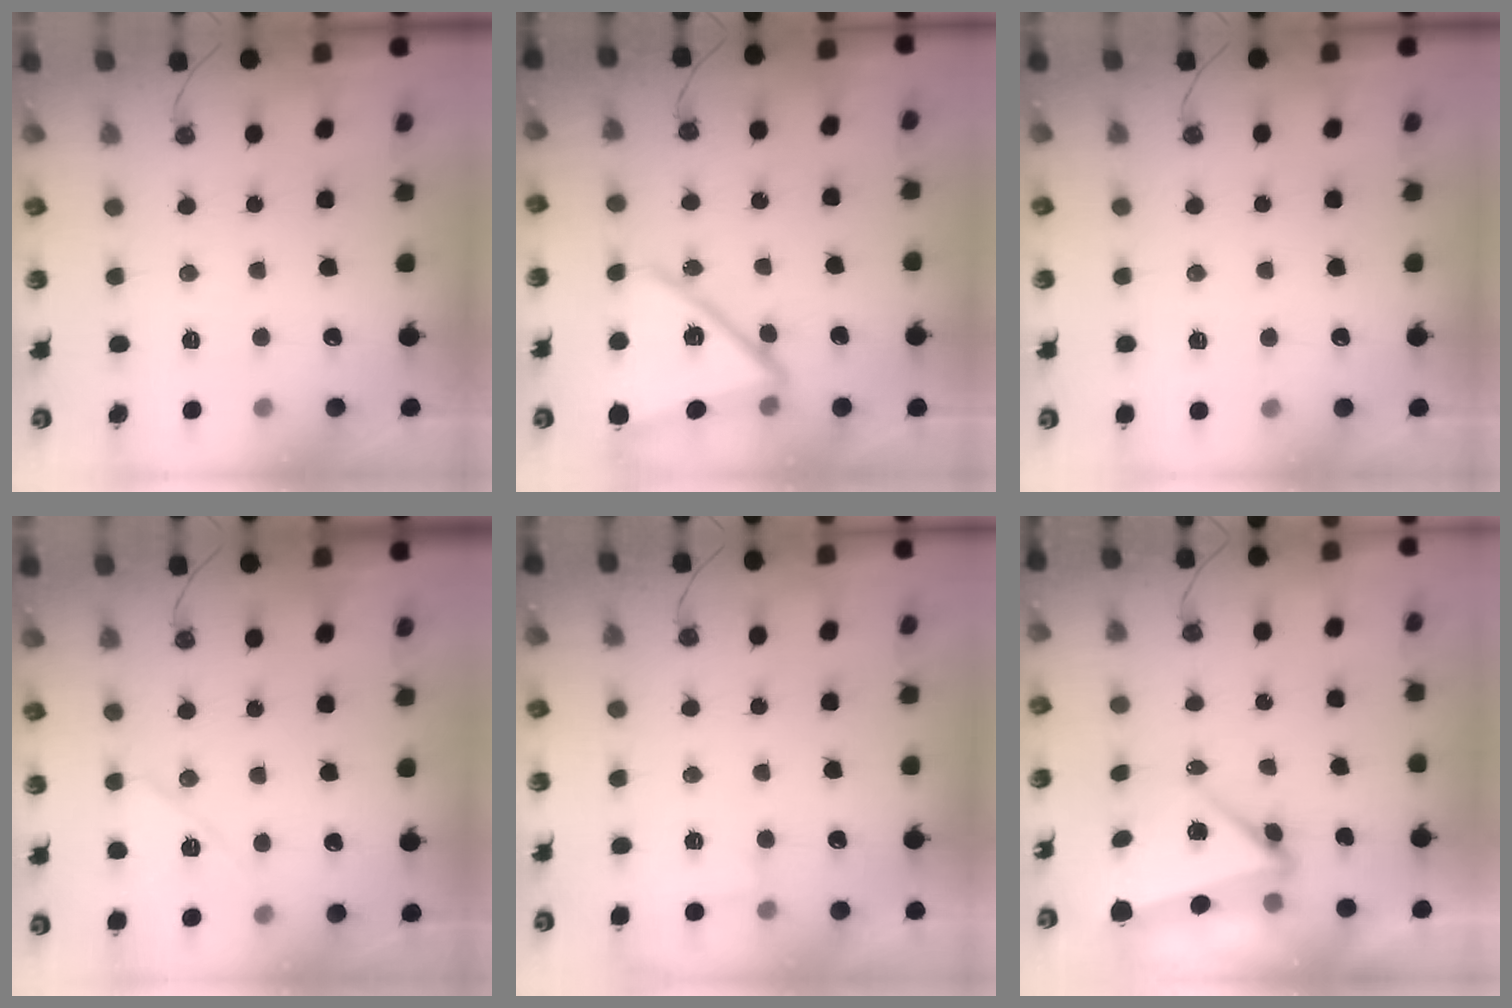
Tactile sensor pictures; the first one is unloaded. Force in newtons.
{"total": 16.4, "press": 16.4, "slide": 1.1}
{"total": 2.9, "press": 2.9, "slide": 0.2}
{"total": 9.0, "press": 8.9, "slide": 1.5}
{"total": 2.0, "press": 1.9, "slide": 0.3}
{"total": 5.5, "press": 5.2, "slide": 1.9}